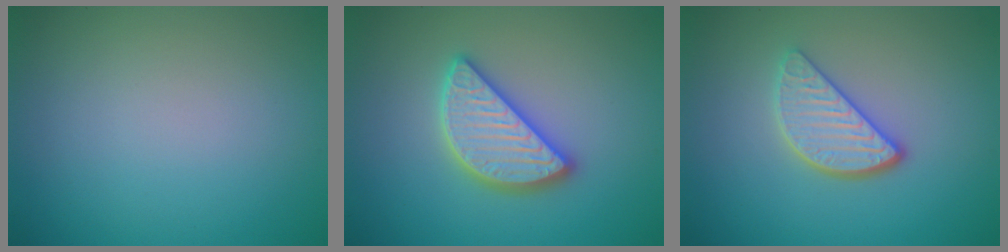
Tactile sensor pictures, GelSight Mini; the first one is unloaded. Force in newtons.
{"total": 4.7, "press": 4.7, "slide": 0.3}
{"total": 3.5, "press": 2.9, "slide": 1.9}